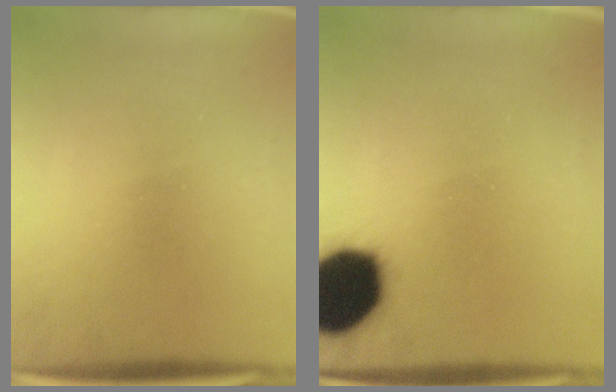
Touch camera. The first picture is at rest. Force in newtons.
{"total": 18.7}